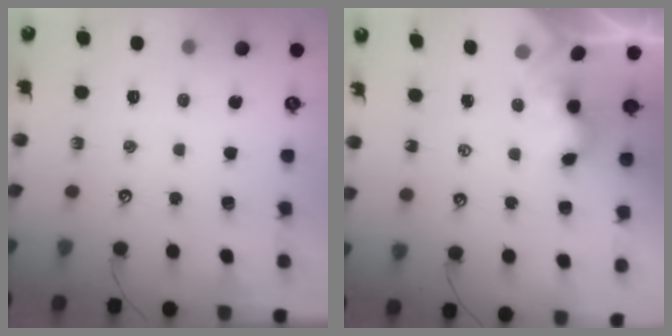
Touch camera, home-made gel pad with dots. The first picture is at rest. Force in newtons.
{"total": 3.6, "press": 3.6, "slide": 0.4}